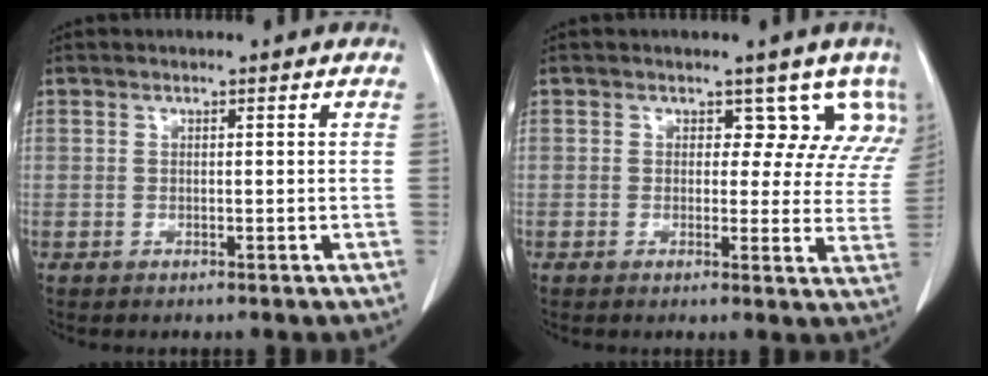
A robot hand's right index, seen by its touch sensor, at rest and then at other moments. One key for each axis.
{"total": 7.2, "fx": 5.3, "fy": 4.2, "fz": 2.4, "tx": 0.007, "ty": -0.008, "tz": 0.035}